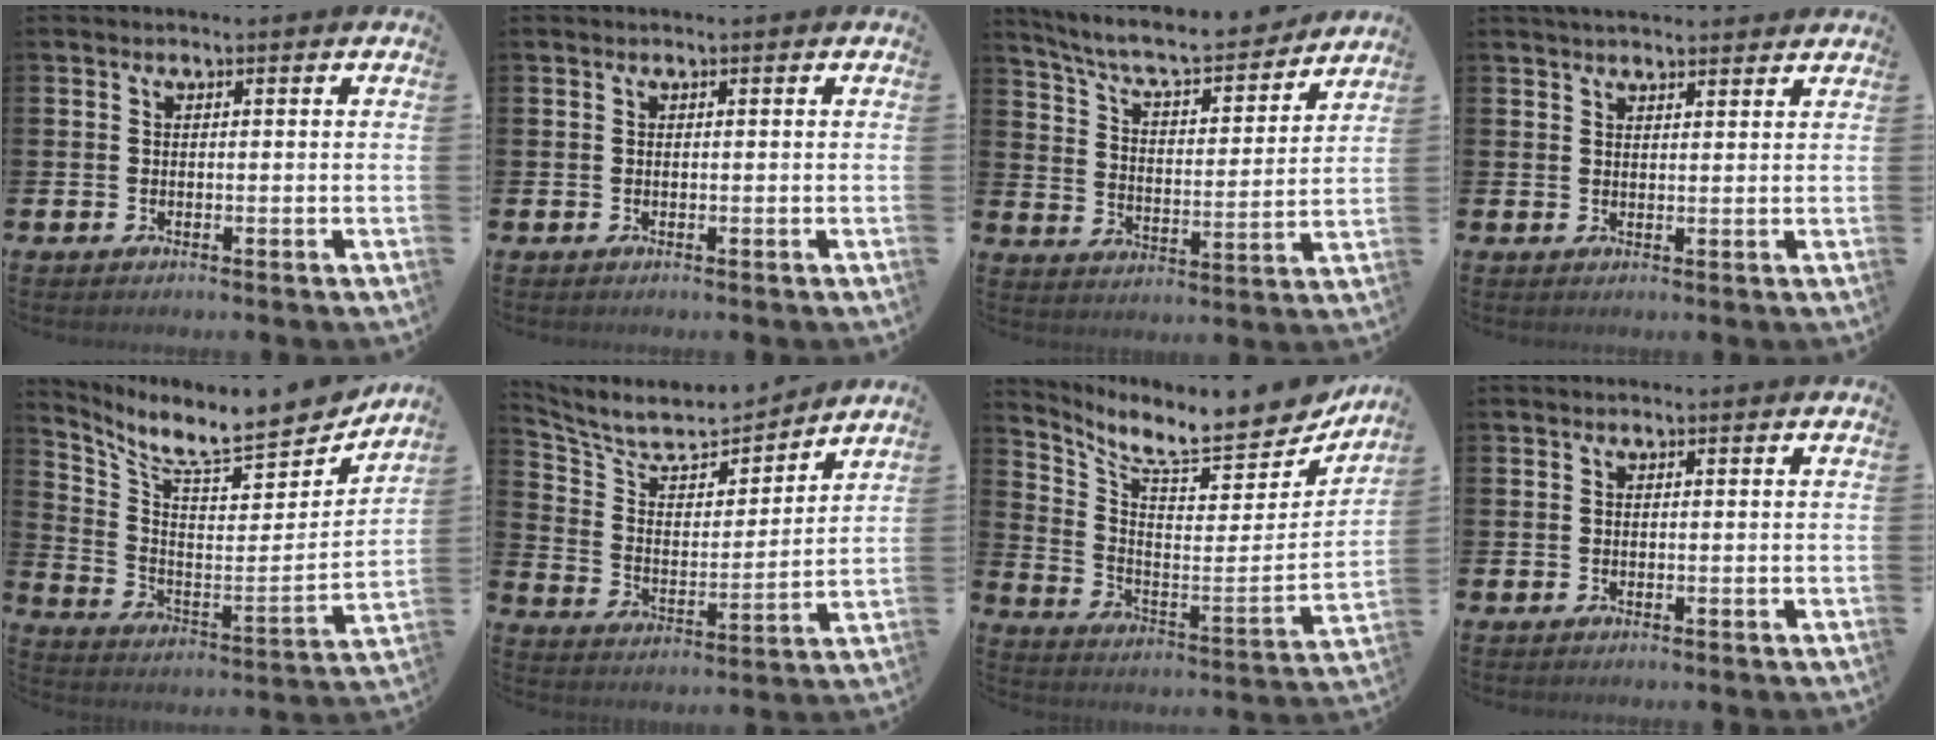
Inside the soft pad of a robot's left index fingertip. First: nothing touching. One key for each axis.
{"total": 0.0}
{"total": 8.1, "fx": 7.4, "fy": 1.4, "fz": 2.9, "tx": -0.083, "ty": -0.056, "tz": 0.125}
{"total": 2.9, "fx": 2.8, "fy": 0.4, "fz": 0.5, "tx": -0.013, "ty": -0.009, "tz": 0.051}
{"total": 9.4, "fx": 8.6, "fy": 1.4, "fz": 3.6, "tx": -0.090, "ty": -0.081, "tz": 0.135}
{"total": 7.8, "fx": 6.9, "fy": 2.6, "fz": 2.3, "tx": -0.086, "ty": -0.052, "tz": 0.119}
{"total": 8.5, "fx": 7.5, "fy": 2.0, "fz": 3.5, "tx": -0.075, "ty": -0.076, "tz": 0.117}
{"total": 0.0}